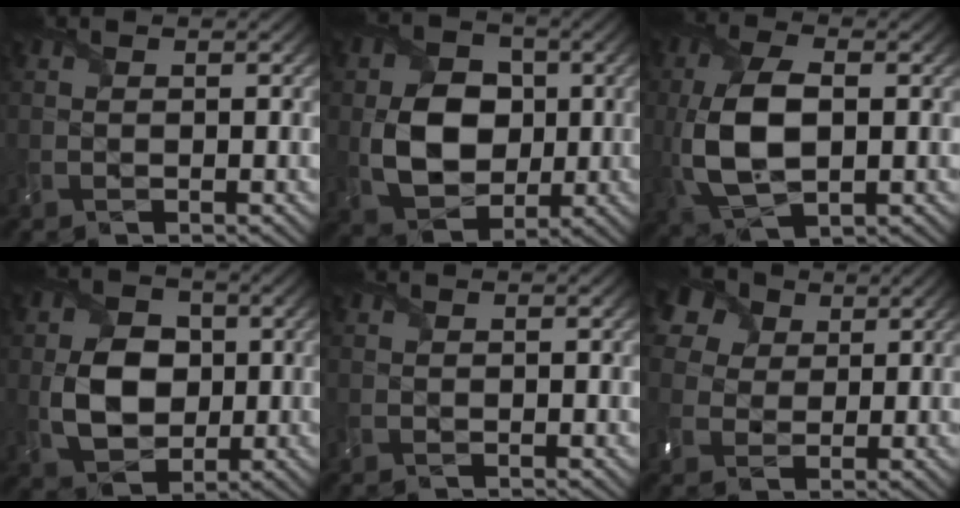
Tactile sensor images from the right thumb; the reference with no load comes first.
{"total": 8.9, "force": [-0.2, 6.8, 5.6], "torque": [-0.122, -0.005, -0.007]}
{"total": 9.6, "force": [-0.5, 5.2, 8.1], "torque": [-0.192, -0.002, -0.009]}
{"total": 7.7, "force": [-0.1, 5.9, 5.0], "torque": [-0.106, -0.003, -0.005]}
{"total": 0.0}
{"total": 7.9, "force": [3.9, 5.7, 3.9], "torque": [-0.117, 0.028, 0.060]}